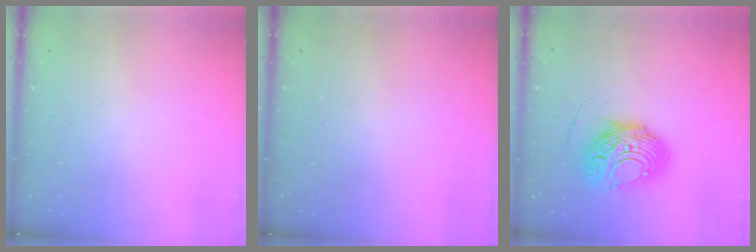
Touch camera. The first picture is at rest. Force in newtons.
{"total": 0.0}
{"total": 12.3, "press": 12.2, "slide": 0.9}